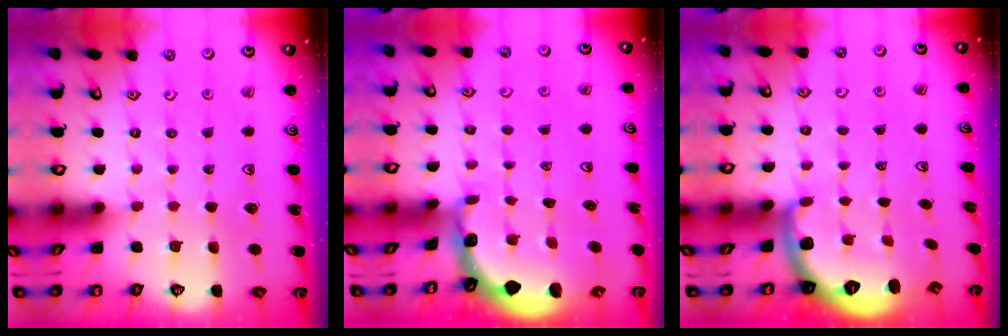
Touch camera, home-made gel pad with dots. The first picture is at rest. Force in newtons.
{"total": 1.1, "press": 1.1, "slide": 0.2}
{"total": 2.0, "press": 1.5, "slide": 1.3}